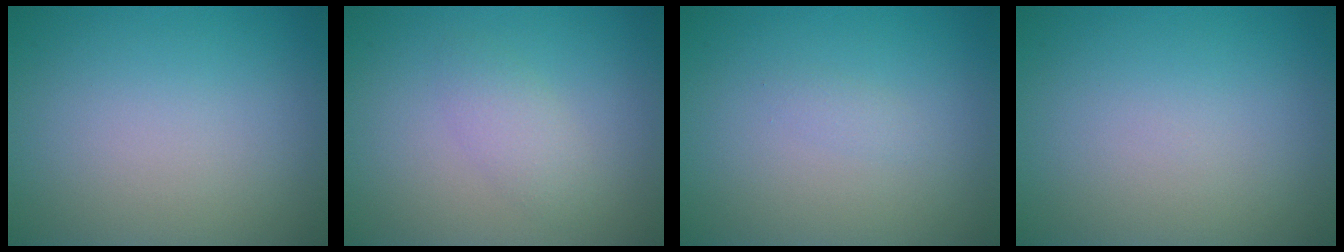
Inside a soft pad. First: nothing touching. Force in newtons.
{"total": 1.9, "press": 1.9, "slide": 0.1}
{"total": 0.6, "press": 0.6, "slide": 0.0}
{"total": 0.0}